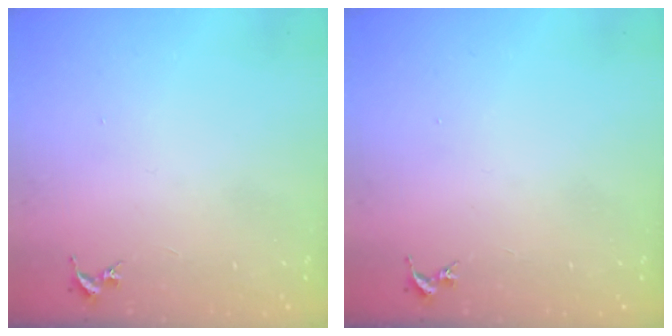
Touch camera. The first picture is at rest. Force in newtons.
{"total": 0.0}